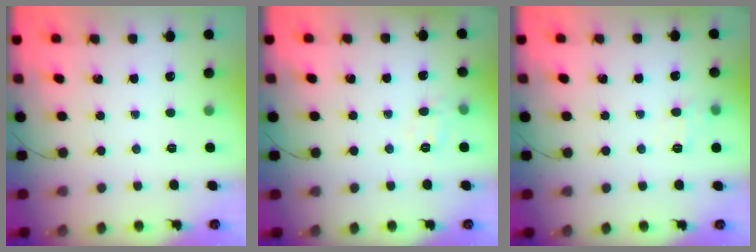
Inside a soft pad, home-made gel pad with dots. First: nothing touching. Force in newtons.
{"total": 6.7, "press": 6.6, "slide": 1.2}
{"total": 7.8, "press": 7.5, "slide": 2.1}